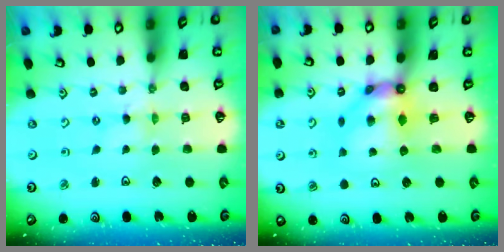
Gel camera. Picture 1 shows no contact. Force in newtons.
{"total": 9.4, "press": 9.4, "slide": 0.6}